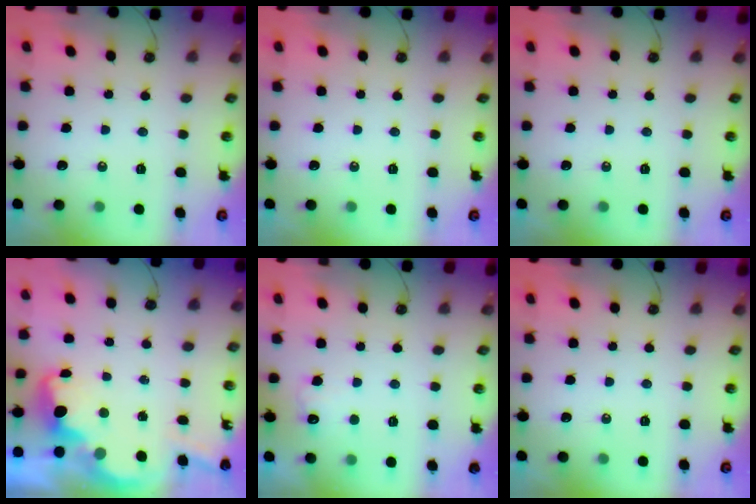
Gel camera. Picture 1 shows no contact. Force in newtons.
{"total": 0.0}
{"total": 0.0}
{"total": 3.9, "press": 3.8, "slide": 0.7}
{"total": 5.9, "press": 5.8, "slide": 1.2}
{"total": 0.0}